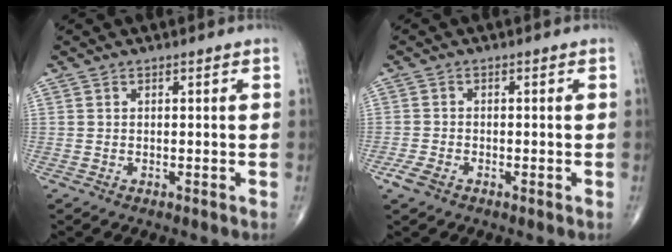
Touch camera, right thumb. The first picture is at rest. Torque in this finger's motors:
{"motor_torque": [0.82, 0.38, 0.19, -0.49, 0.03]}